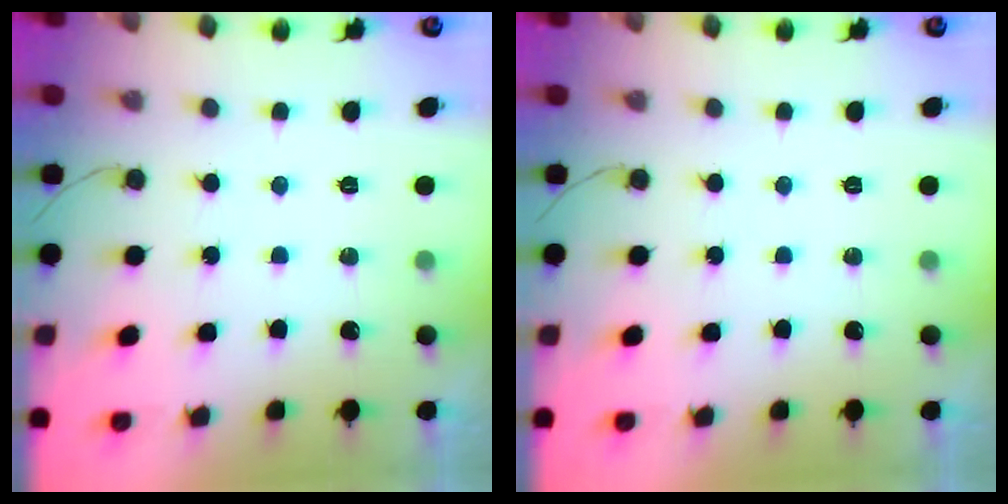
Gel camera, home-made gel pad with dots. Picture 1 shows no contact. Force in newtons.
{"total": 0.0}